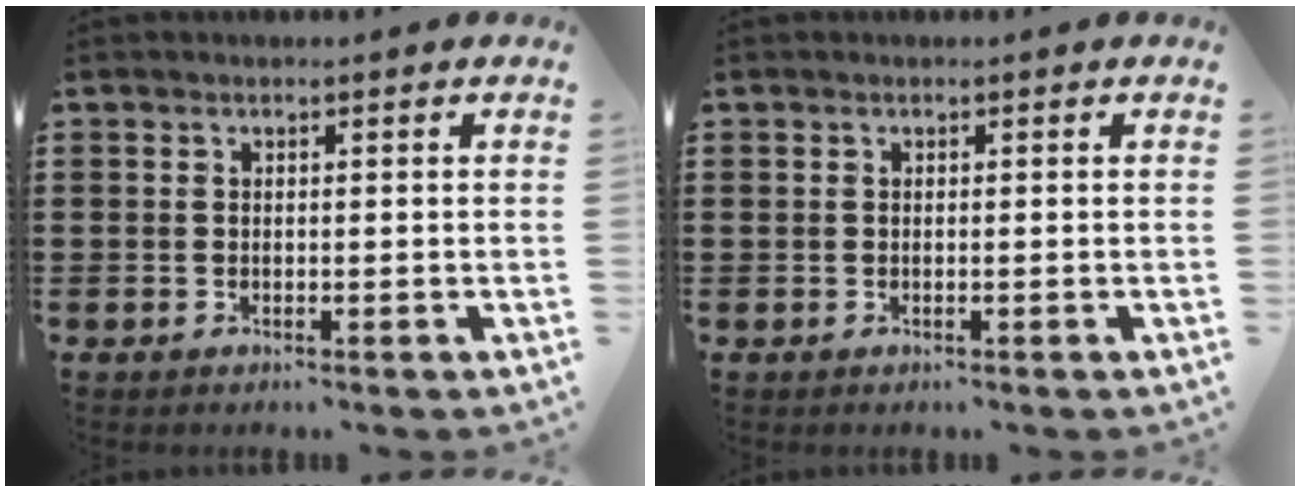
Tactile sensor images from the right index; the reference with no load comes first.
{"total": 0.0}